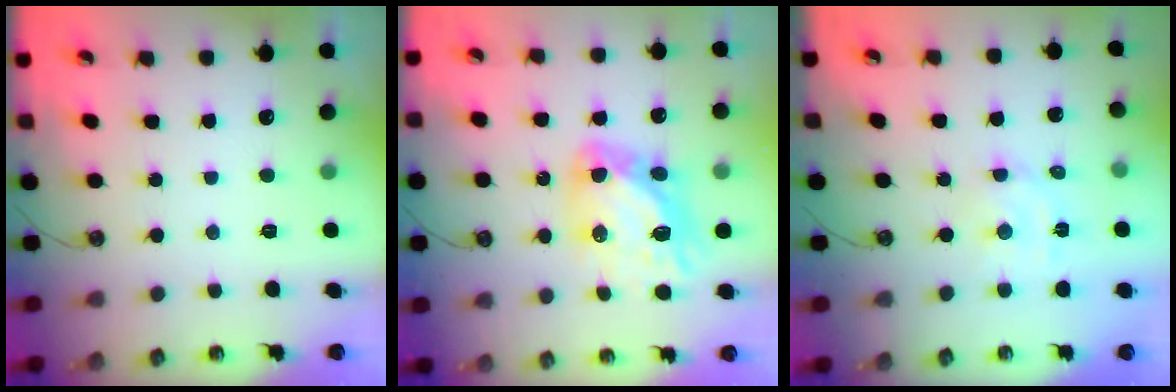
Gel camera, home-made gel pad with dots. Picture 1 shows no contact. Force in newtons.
{"total": 14.2, "press": 14.1, "slide": 1.5}
{"total": 4.2, "press": 4.2, "slide": 0.5}